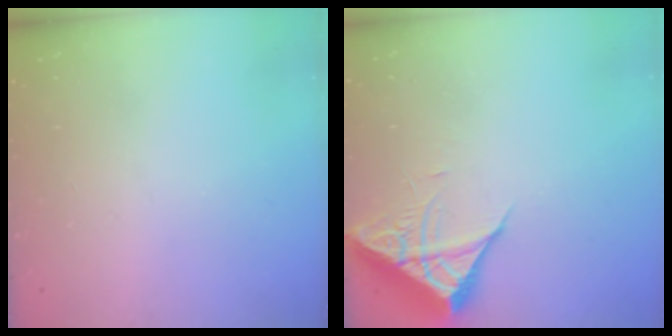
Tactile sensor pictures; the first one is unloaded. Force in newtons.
{"total": 7.3, "press": 7.2, "slide": 0.3}